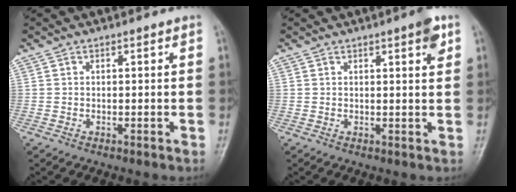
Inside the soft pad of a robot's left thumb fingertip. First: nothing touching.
{"total": 3.3, "force": [1.7, 0.6, 2.7], "torque": [-0.032, -0.006, 0.020]}